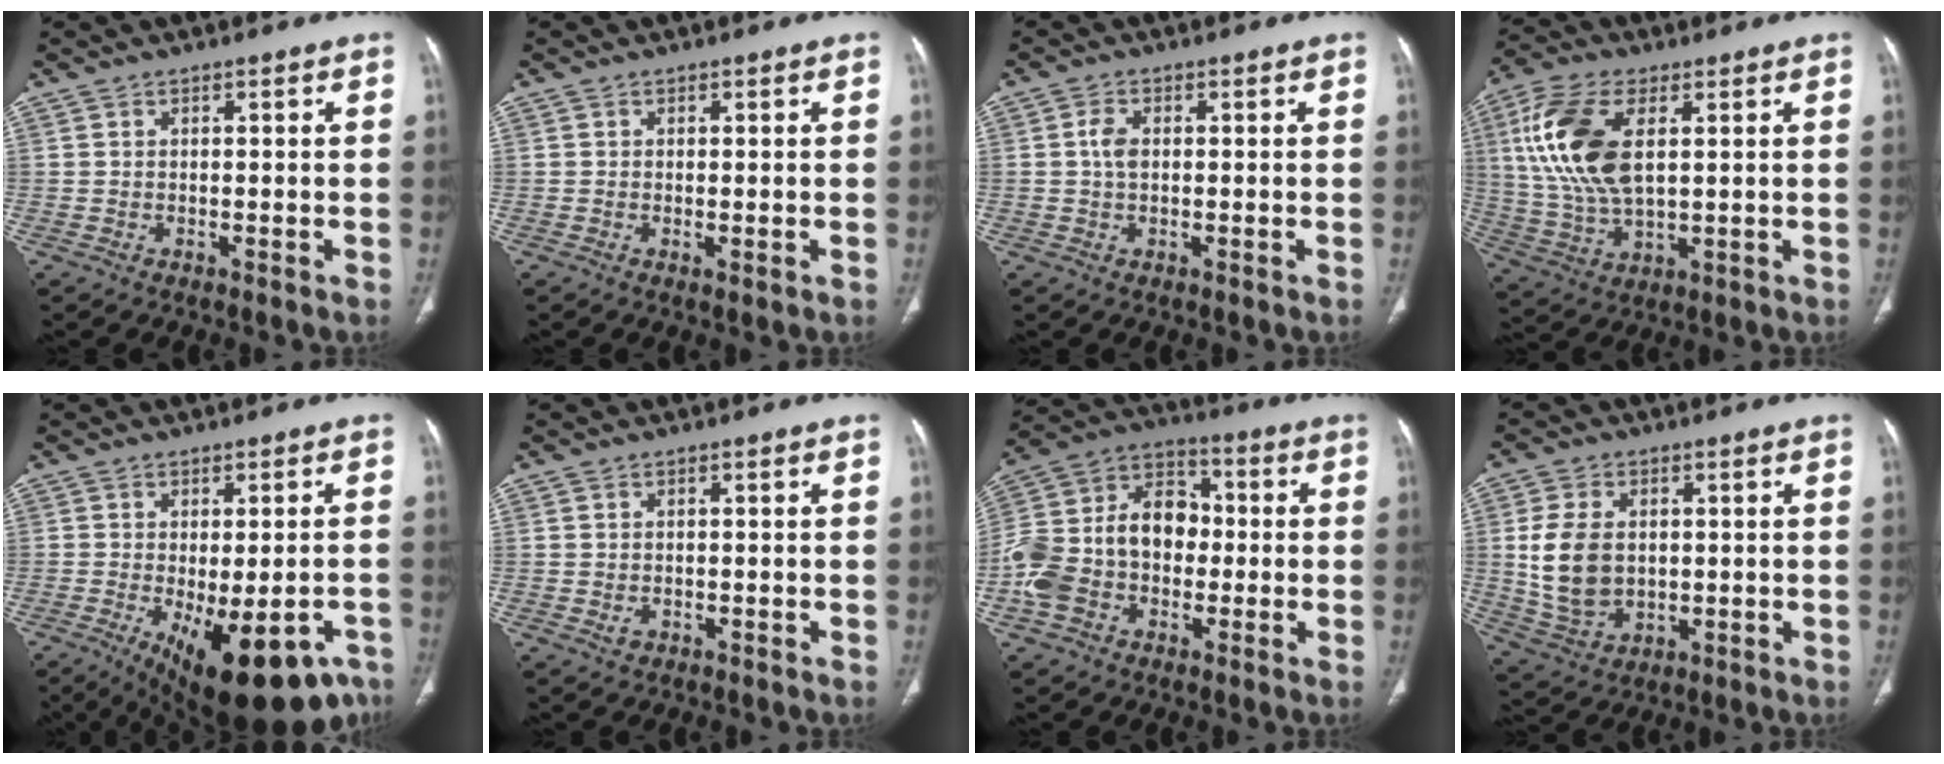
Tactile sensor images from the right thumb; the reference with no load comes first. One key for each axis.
{"total": 0.9, "fx": -0.2, "fy": 0.3, "fz": 0.8, "tx": -0.018, "ty": -0.004, "tz": -0.002}
{"total": 2.8, "fx": 0.2, "fy": 1.8, "fz": 2.2, "tx": -0.041, "ty": 0.003, "tz": 0.000}
{"total": 15.8, "fx": 3.8, "fy": 8.1, "fz": 13.1, "tx": -0.276, "ty": -0.003, "tz": 0.078}
{"total": 18.7, "fx": -9.6, "fy": 7.8, "fz": 14.1, "tx": -0.150, "ty": -0.002, "tz": -0.118}
{"total": 1.4, "fx": -0.4, "fy": 1.1, "fz": 0.7, "tx": -0.012, "ty": 0.003, "tz": -0.002}
{"total": 18.3, "fx": -2.4, "fy": 13.4, "fz": 12.2, "tx": -0.227, "ty": 0.051, "tz": -0.044}
{"total": 11.2, "fx": 0.8, "fy": 7.8, "fz": 8.0, "tx": -0.148, "ty": -0.007, "tz": 0.029}